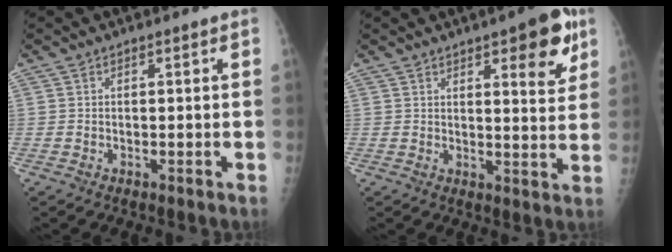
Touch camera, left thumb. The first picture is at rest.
{"total": 9.5, "force": [5.2, 2.8, 7.4], "torque": [-0.066, -0.022, 0.064]}